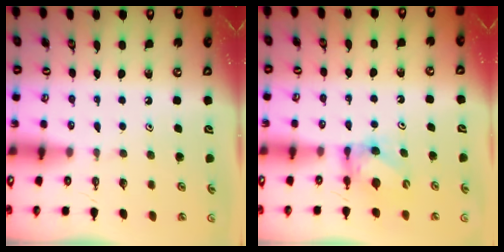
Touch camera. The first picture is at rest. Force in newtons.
{"total": 6.7, "press": 6.7, "slide": 0.3}